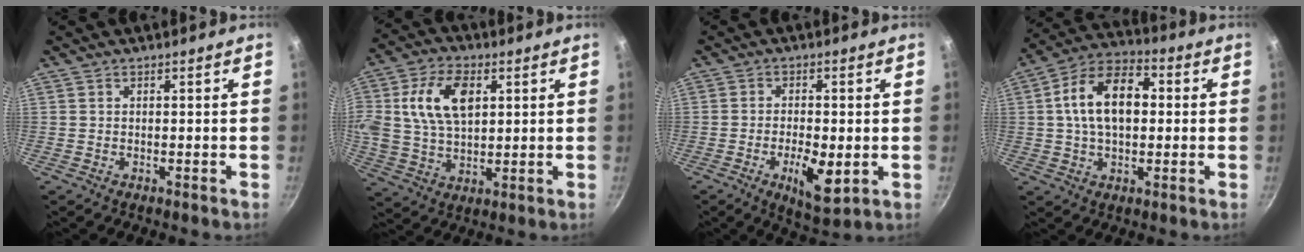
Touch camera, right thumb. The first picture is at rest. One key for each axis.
{"total": 13.7, "fx": 3.6, "fy": 8.6, "fz": 10.1, "tx": -0.176, "ty": 0.004, "tz": 0.063}
{"total": 7.6, "fx": -1.9, "fy": 3.0, "fz": 6.7, "tx": -0.107, "ty": 0.001, "tz": -0.024}
{"total": 14.2, "fx": 1.7, "fy": 8.8, "fz": 11.0, "tx": -0.160, "ty": 0.028, "tz": 0.014}